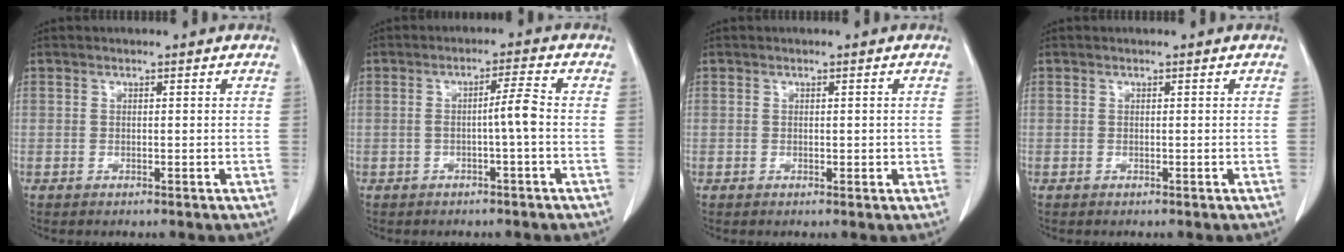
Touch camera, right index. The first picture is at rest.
{"total": 3.4, "force": [-0.6, -0.4, 3.3], "torque": [-0.055, 0.005, -0.010]}
{"total": 1.4, "force": [0.0, 0.9, 1.0], "torque": [-0.013, 0.001, 0.003]}
{"total": 0.0}